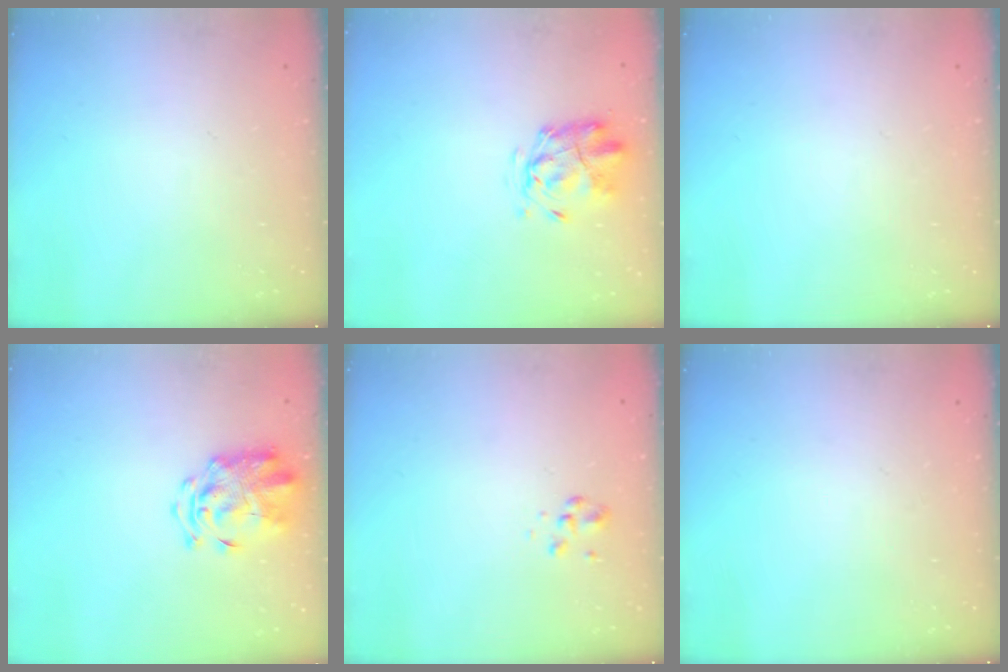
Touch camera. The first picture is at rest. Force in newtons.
{"total": 2.3, "press": 2.2, "slide": 0.6}
{"total": 0.0}
{"total": 3.1, "press": 2.9, "slide": 1.0}
{"total": 2.5, "press": 2.5, "slide": 0.6}
{"total": 0.0}